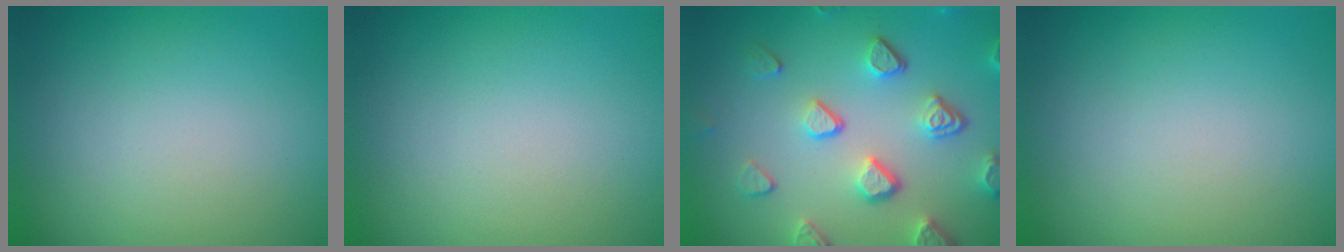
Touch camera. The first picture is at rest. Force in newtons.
{"total": 0.0}
{"total": 5.1, "press": 4.0, "slide": 3.2}
{"total": 0.0}